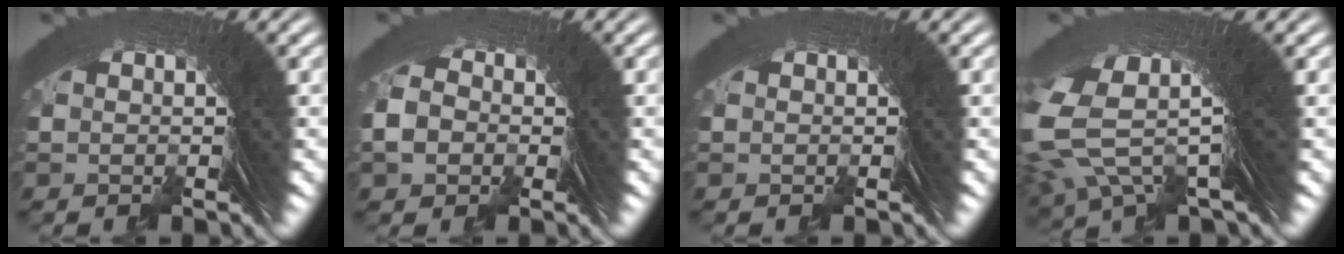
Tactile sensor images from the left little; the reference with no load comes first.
{"total": 2.8, "force": [-0.5, 2.7, 0.7], "torque": [-0.005, 0.012, -0.018]}
{"total": 0.0}
{"total": 9.9, "force": [2.7, 5.1, 8.1], "torque": [-0.190, -0.013, 0.047]}